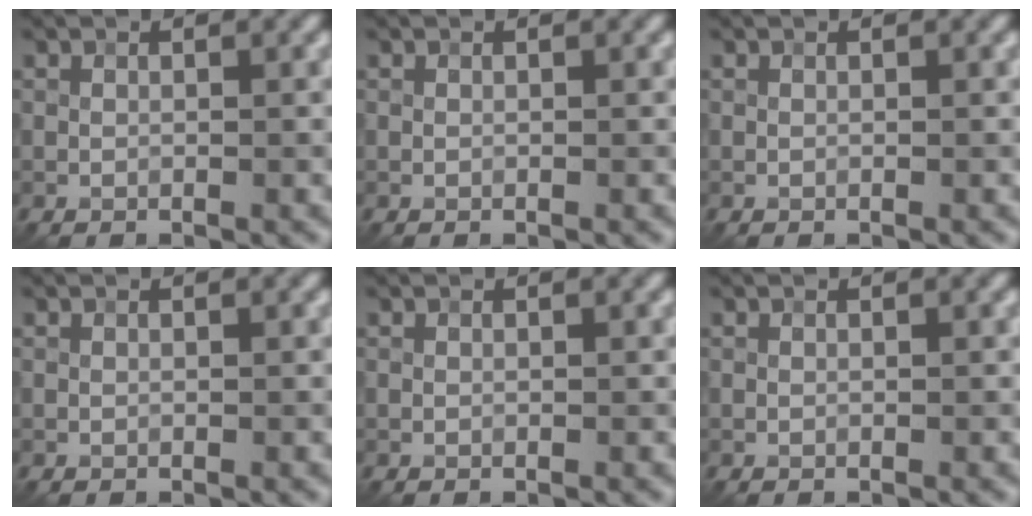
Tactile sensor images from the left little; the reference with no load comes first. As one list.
[{"total": 0.0}, {"total": 0.0}, {"total": 0.0}, {"total": 0.0}, {"total": 0.0}]